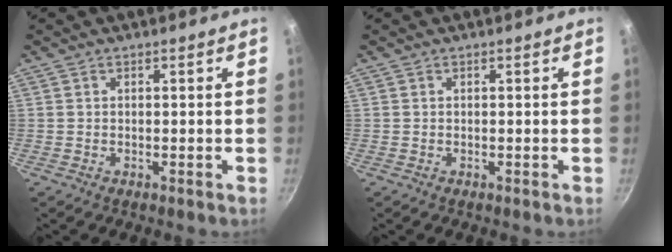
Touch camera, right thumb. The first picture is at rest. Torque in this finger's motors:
{"motor_torque": [0.00, 0.00, 0.18, 0.18, 0.00]}